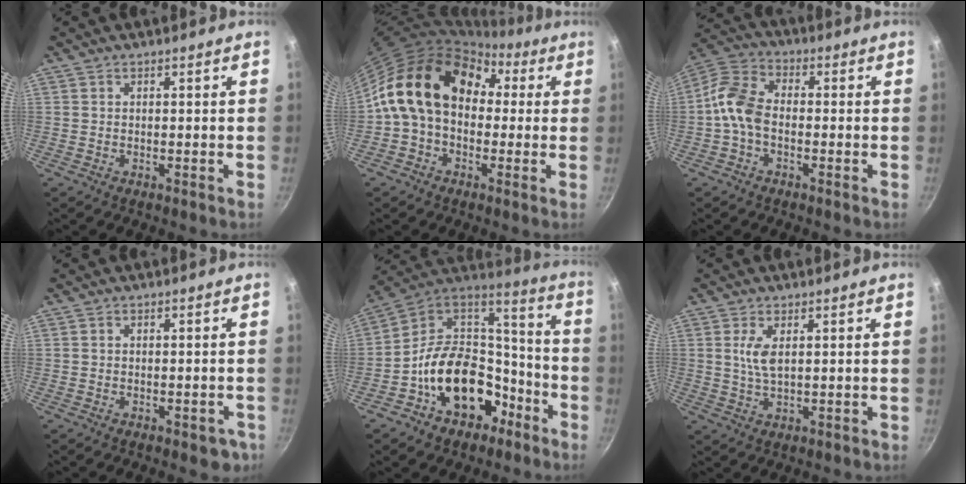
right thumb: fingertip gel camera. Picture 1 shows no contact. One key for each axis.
{"total": 17.2, "fx": 2.2, "fy": 12.5, "fz": 11.6, "tx": -0.166, "ty": 0.043, "tz": 0.019}
{"total": 8.3, "fx": -1.8, "fy": 5.4, "fz": 6.0, "tx": -0.117, "ty": 0.034, "tz": -0.054}
{"total": 3.7, "fx": -1.8, "fy": 2.0, "fz": 2.6, "tx": -0.015, "ty": 0.016, "tz": -0.011}
{"total": 21.2, "fx": -9.0, "fy": 14.7, "fz": 12.3, "tx": -0.163, "ty": 0.093, "tz": -0.142}
{"total": 4.0, "fx": 1.0, "fy": 1.6, "fz": 3.5, "tx": -0.071, "ty": -0.008, "tz": 0.022}